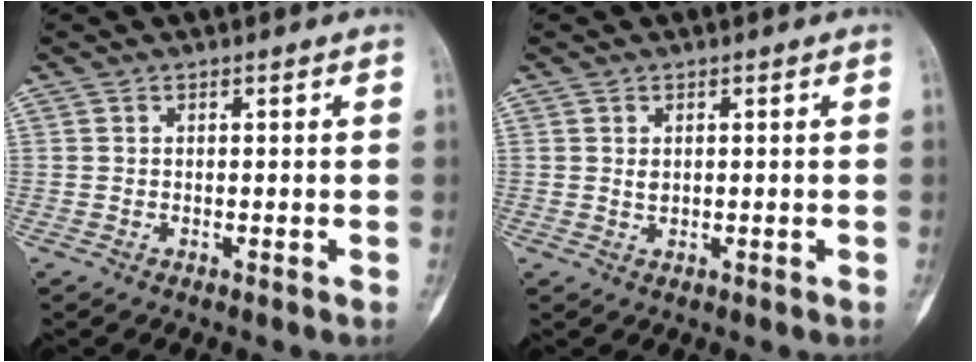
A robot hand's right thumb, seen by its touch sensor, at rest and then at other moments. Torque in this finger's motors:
{"motor_torque": [0.12, 0.14, -0.01, -0.48, -0.03]}